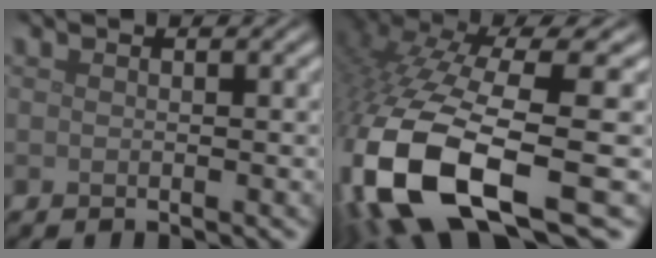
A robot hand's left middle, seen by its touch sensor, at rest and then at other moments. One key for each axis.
{"total": 15.8, "fx": -5.8, "fy": 5.6, "fz": 13.6, "tx": -0.313, "ty": -0.023, "tz": -0.091}